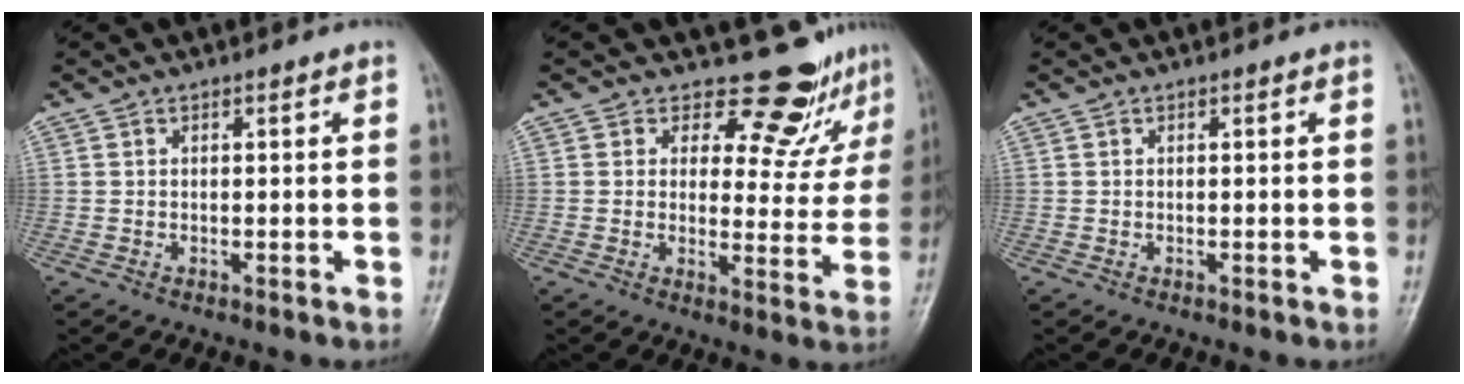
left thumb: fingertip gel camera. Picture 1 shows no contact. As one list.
[{"total": 11.2, "force": [9.8, 4.9, 2.2], "torque": [0.019, -0.081, 0.107]}, {"total": 0.0}]